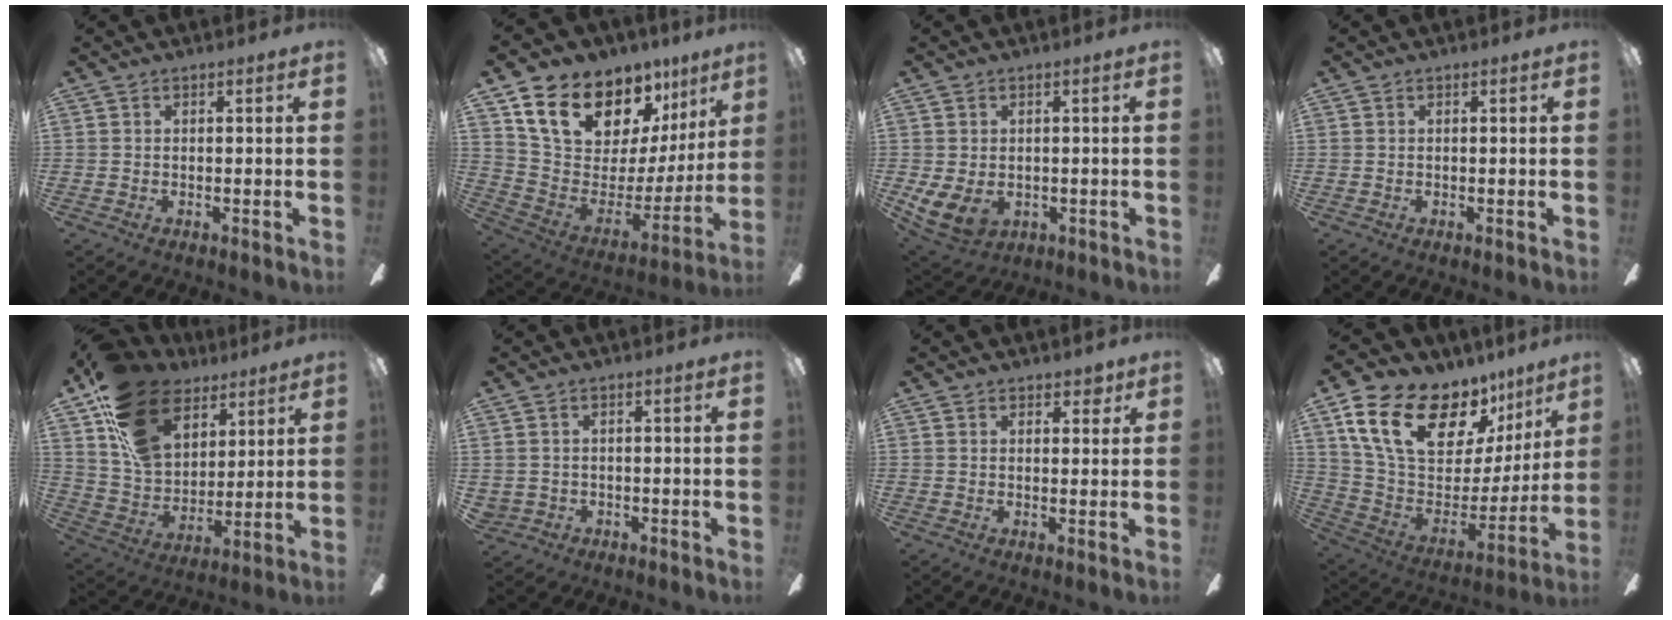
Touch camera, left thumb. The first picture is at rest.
{"total": 18.6, "force": [14.0, 9.3, 8.0], "torque": [-0.131, -0.112, 0.258]}
{"total": 6.7, "force": [0.1, 5.0, 4.4], "torque": [-0.093, -0.008, 0.003]}
{"total": 0.0}
{"total": 19.7, "force": [11.6, 12.4, 9.9], "torque": [-0.198, -0.049, 0.219]}
{"total": 1.7, "force": [0.5, 1.7, 0.2], "torque": [-0.007, 0.002, 0.008]}
{"total": 2.9, "force": [2.2, 1.5, 1.1], "torque": [-0.008, -0.002, 0.037]}
{"total": 22.9, "force": [14.4, 12.1, 13.1], "torque": [-0.218, -0.085, 0.267]}